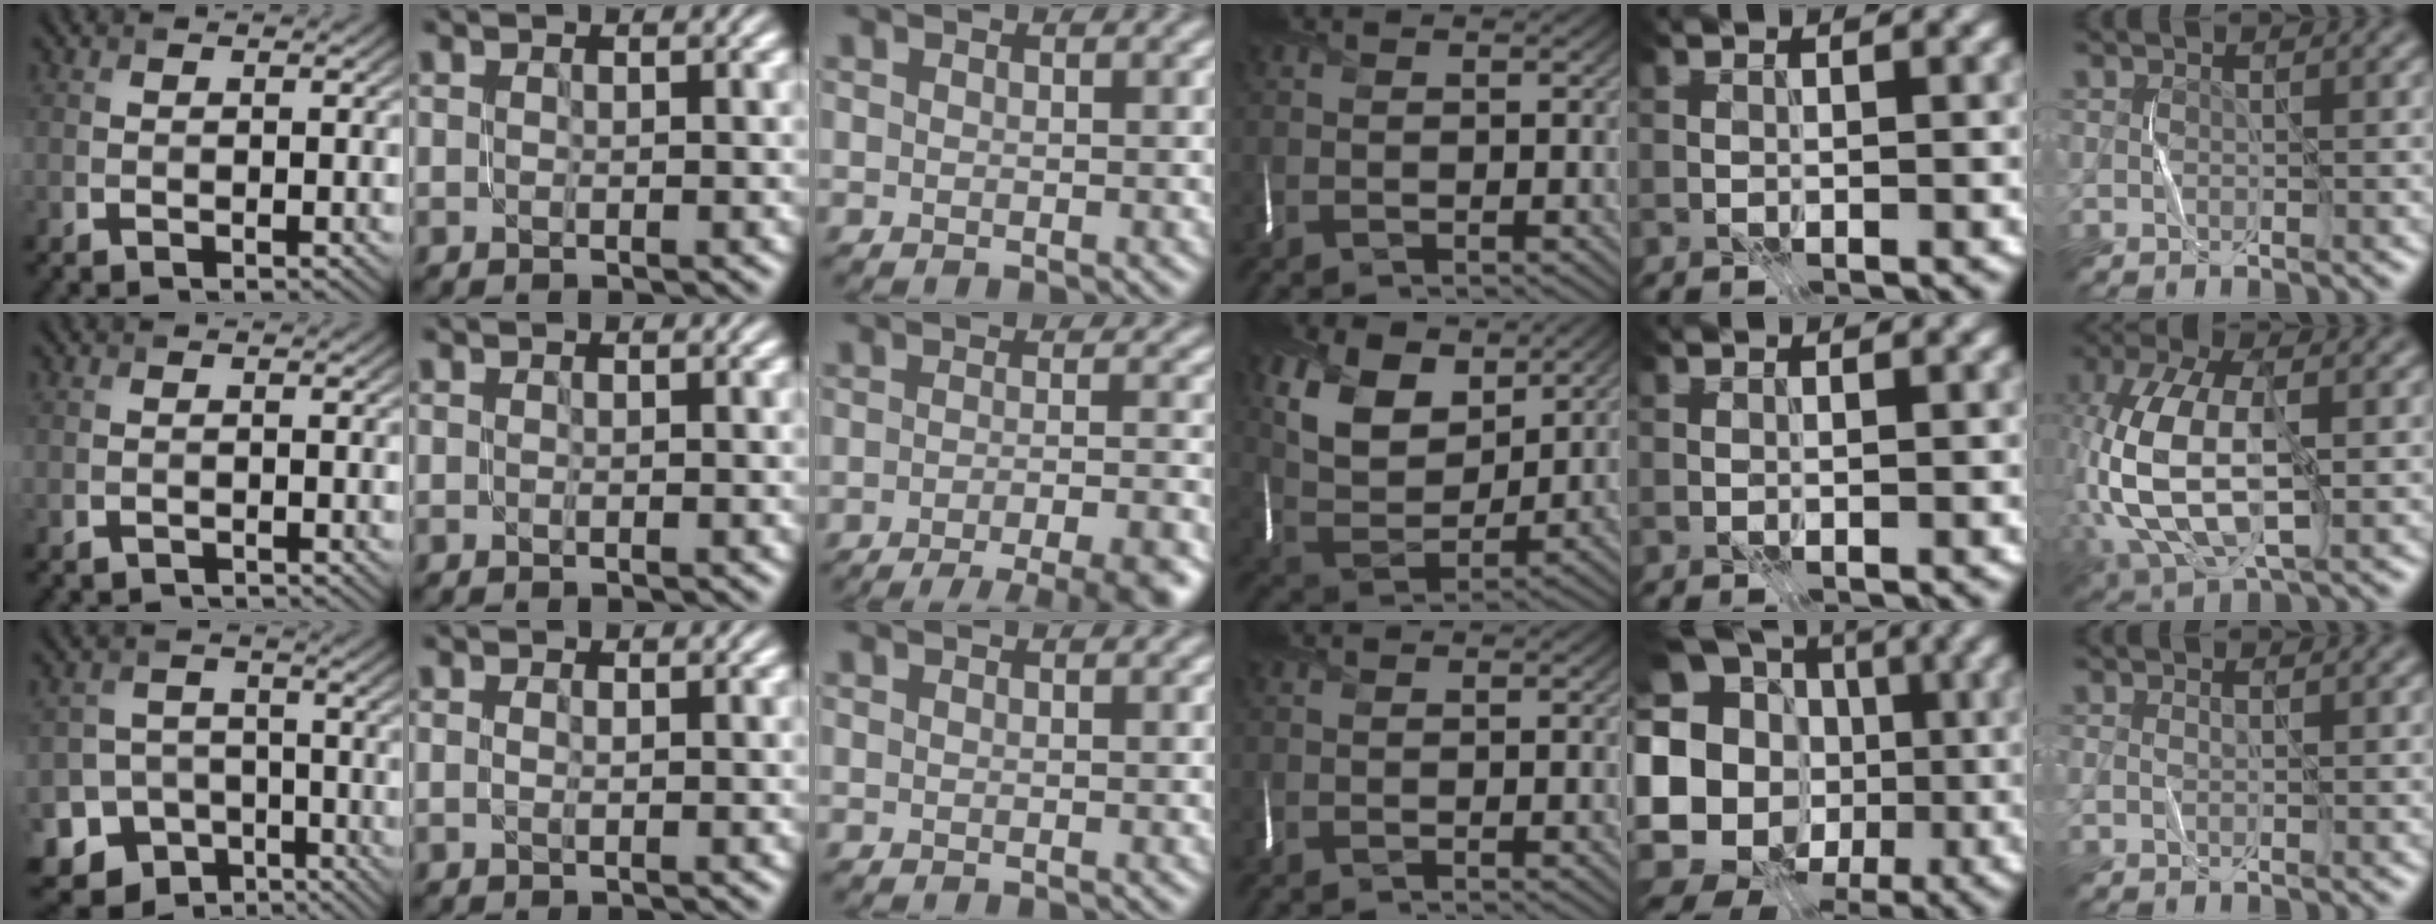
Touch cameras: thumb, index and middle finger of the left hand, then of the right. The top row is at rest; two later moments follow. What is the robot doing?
{"motion": "fold", "object": "scarf"}